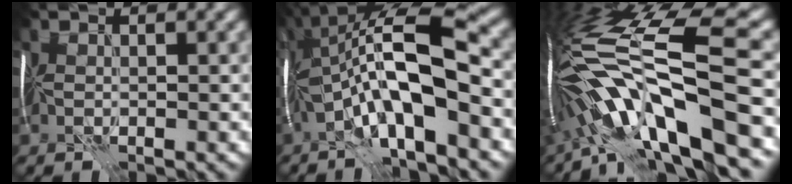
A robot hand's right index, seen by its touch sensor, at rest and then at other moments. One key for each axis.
{"total": 11.5, "fx": -2.7, "fy": 3.1, "fz": 10.8, "tx": -0.187, "ty": 0.019, "tz": -0.054}
{"total": 15.0, "fx": -5.7, "fy": 3.9, "fz": 13.3, "tx": -0.233, "ty": 0.013, "tz": -0.097}